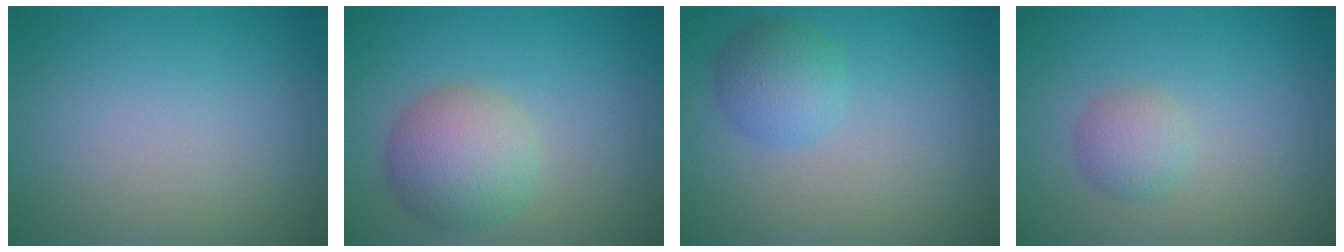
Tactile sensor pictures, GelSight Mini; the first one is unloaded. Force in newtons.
{"total": 5.0, "press": 5.0, "slide": 0.3}
{"total": 2.7, "press": 2.7, "slide": 0.1}
{"total": 2.0, "press": 2.0, "slide": 0.1}